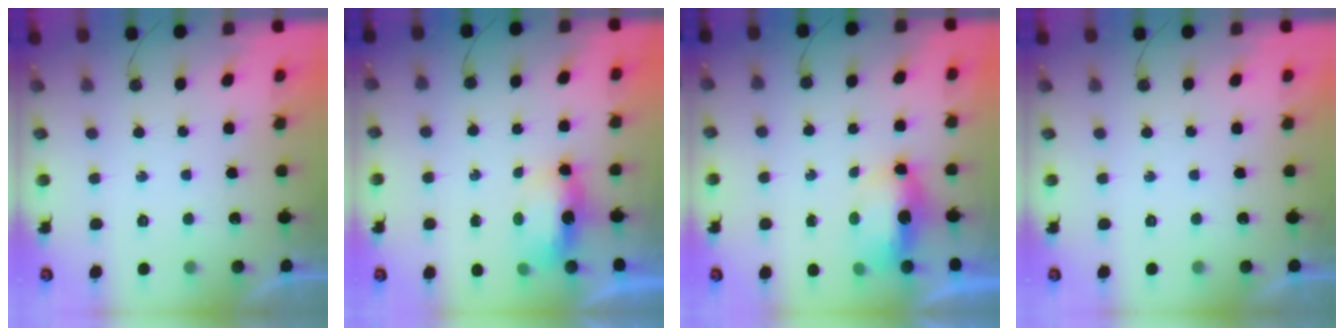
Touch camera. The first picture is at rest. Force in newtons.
{"total": 10.4, "press": 7.2, "slide": 7.5}
{"total": 13.9, "press": 8.4, "slide": 11.0}
{"total": 0.0}